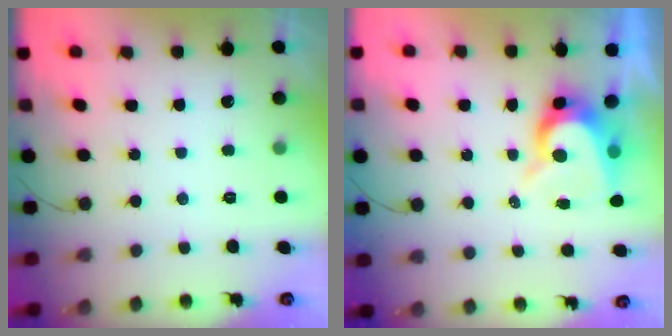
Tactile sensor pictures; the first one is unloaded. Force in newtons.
{"total": 7.7, "press": 7.7, "slide": 0.7}